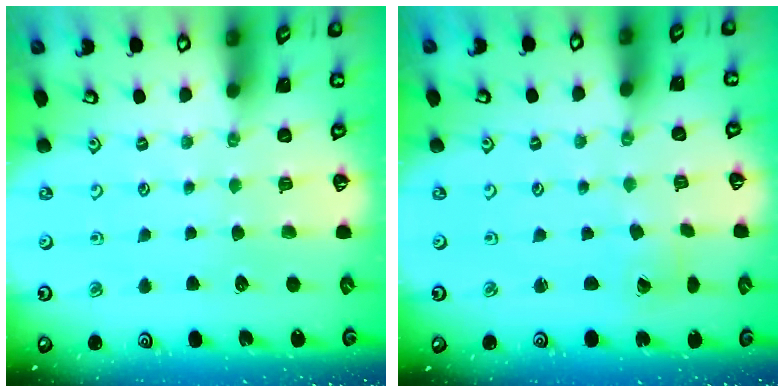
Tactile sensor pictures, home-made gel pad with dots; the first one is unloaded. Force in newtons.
{"total": 2.0, "press": 2.0, "slide": 0.2}